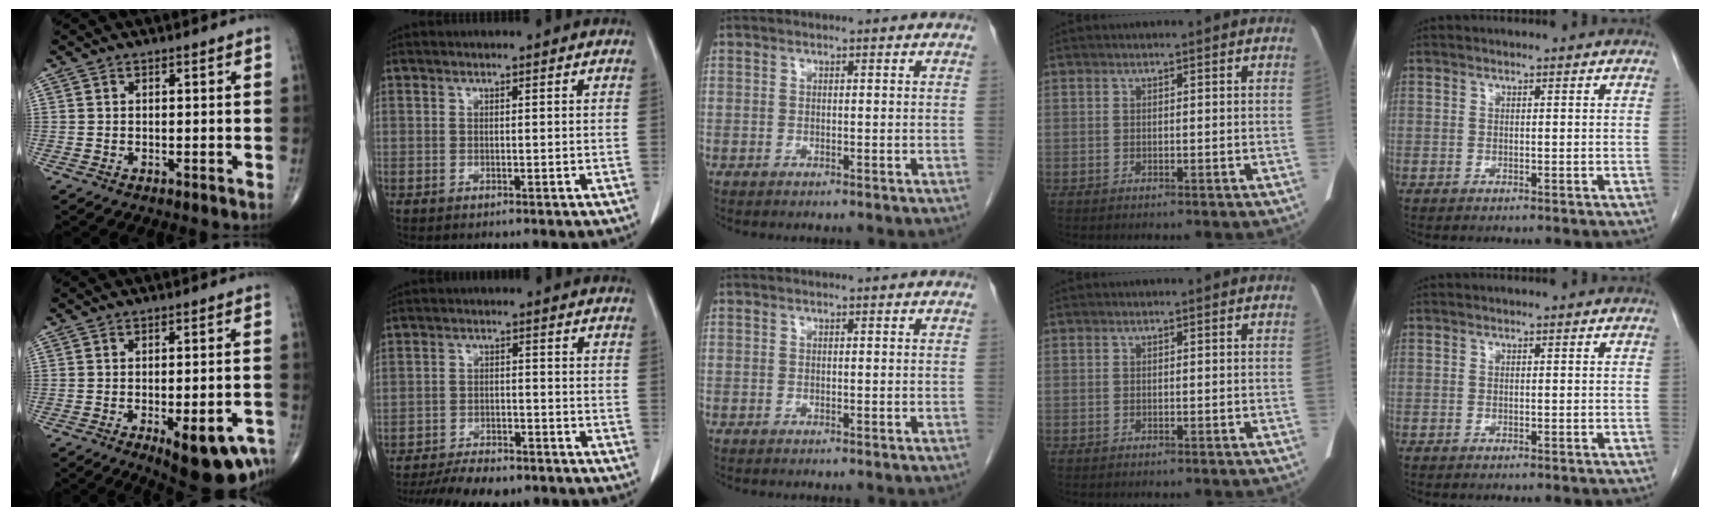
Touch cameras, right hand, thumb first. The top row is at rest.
{"thumb": {"total": 12.8, "force": [-6.6, 4.5, 10.0], "torque": [-0.089, 0.021, -0.076]}, "index": {"total": 10.8, "force": [-8.9, 3.7, 4.8], "torque": [-0.066, -0.005, -0.135]}}